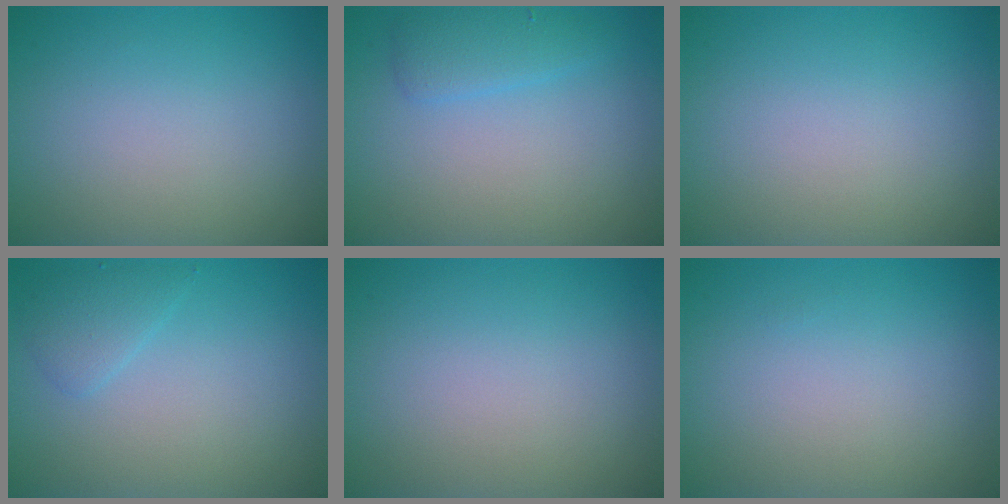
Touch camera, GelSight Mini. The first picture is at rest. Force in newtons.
{"total": 2.1, "press": 2.1, "slide": 0.2}
{"total": 0.0}
{"total": 1.7, "press": 1.7, "slide": 0.1}
{"total": 0.0}
{"total": 0.0}